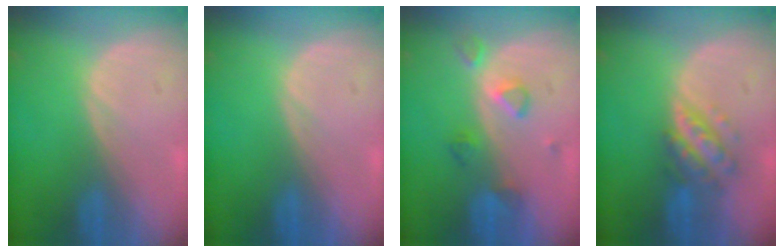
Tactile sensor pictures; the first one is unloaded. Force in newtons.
{"total": 0.0}
{"total": 4.1, "press": 4.0, "slide": 0.9}
{"total": 5.6, "press": 5.2, "slide": 2.2}